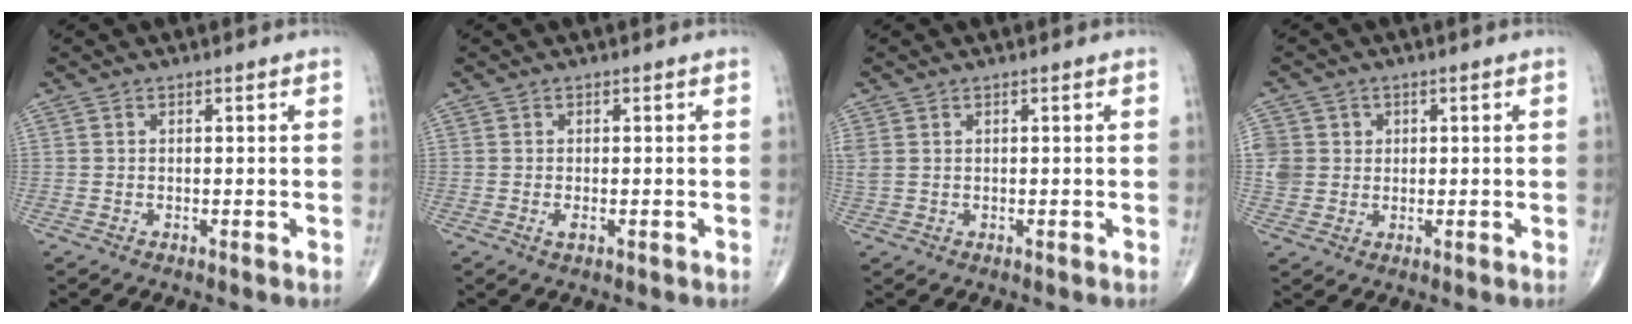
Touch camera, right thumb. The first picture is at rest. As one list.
[{"total": 1.1, "force": [-0.4, 0.5, 0.9], "torque": [-0.016, -0.002, -0.008]}, {"total": 1.9, "force": [0.6, 1.4, 1.2], "torque": [-0.046, 0.008, 0.018]}, {"total": 6.0, "force": [1.2, 5.7, 1.6], "torque": [-0.012, 0.007, 0.026]}]